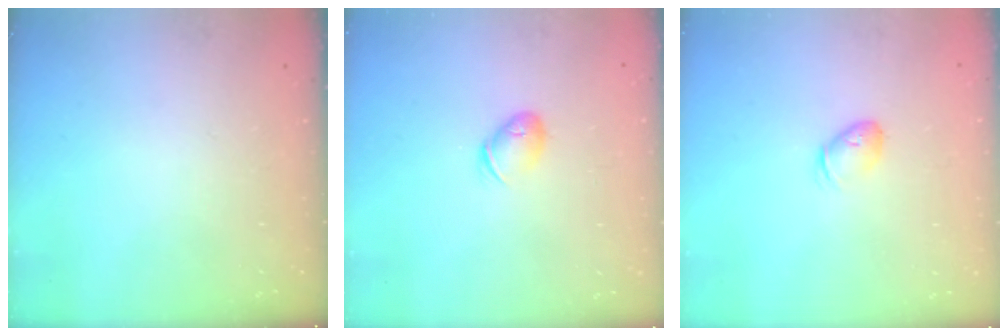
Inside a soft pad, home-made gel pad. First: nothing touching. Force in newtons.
{"total": 7.4, "press": 7.3, "slide": 1.0}
{"total": 4.9, "press": 4.8, "slide": 1.0}